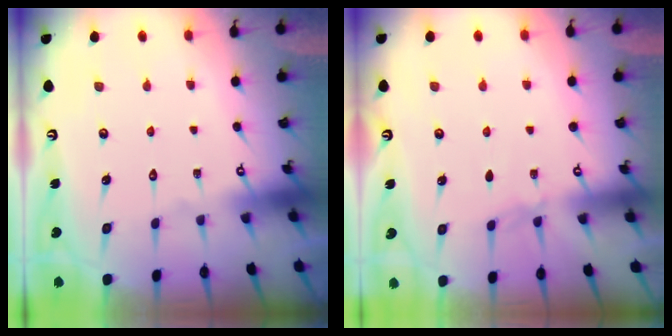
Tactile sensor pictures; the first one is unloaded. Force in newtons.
{"total": 3.5, "press": 3.5, "slide": 0.5}